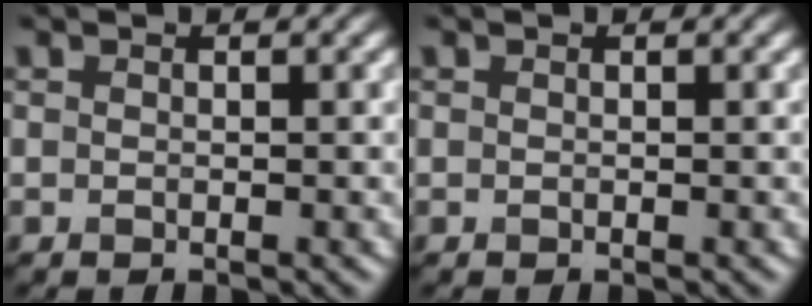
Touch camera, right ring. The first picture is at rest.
{"total": 0.0}